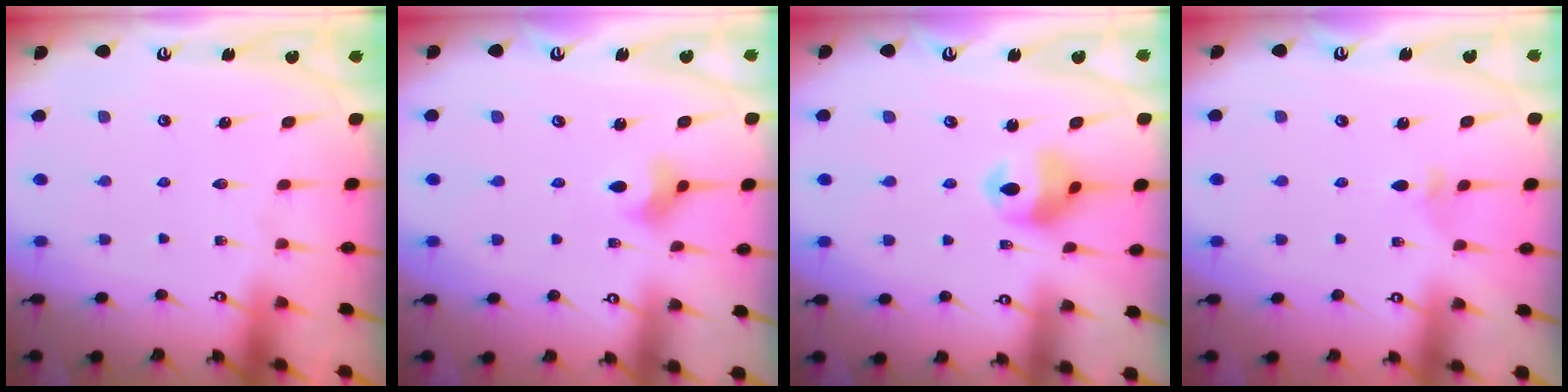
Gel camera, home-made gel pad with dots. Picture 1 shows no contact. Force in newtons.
{"total": 3.2, "press": 3.2, "slide": 0.5}
{"total": 10.8, "press": 10.7, "slide": 1.3}
{"total": 2.2, "press": 2.2, "slide": 0.5}